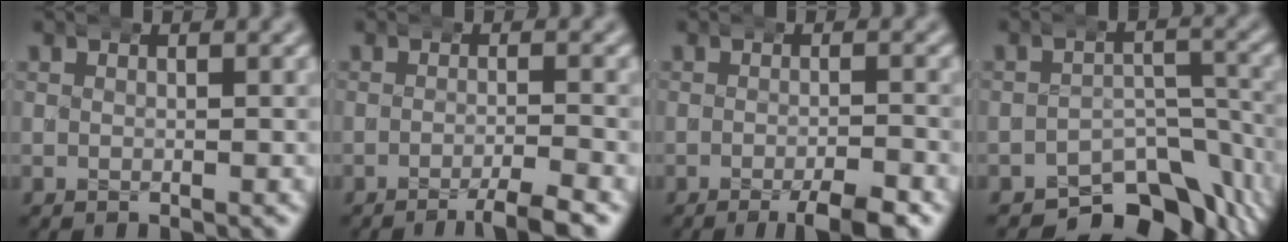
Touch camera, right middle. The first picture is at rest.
{"total": 2.7, "force": [-1.7, -0.1, 2.1], "torque": [-0.032, 0.006, -0.037]}
{"total": 3.6, "force": [-2.1, 0.6, 2.9], "torque": [-0.036, 0.003, -0.038]}
{"total": 9.7, "force": [-7.1, 4.7, 4.6], "torque": [-0.052, -0.019, -0.104]}